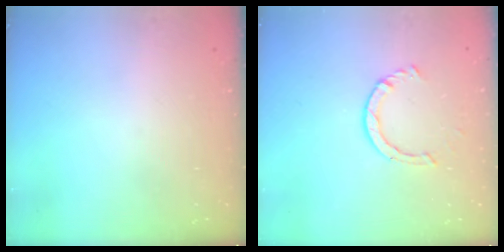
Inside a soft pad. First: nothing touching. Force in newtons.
{"total": 3.2, "press": 3.2, "slide": 0.3}